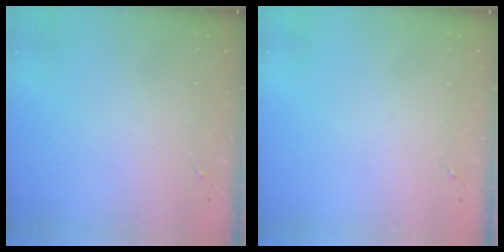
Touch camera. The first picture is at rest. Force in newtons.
{"total": 0.0}